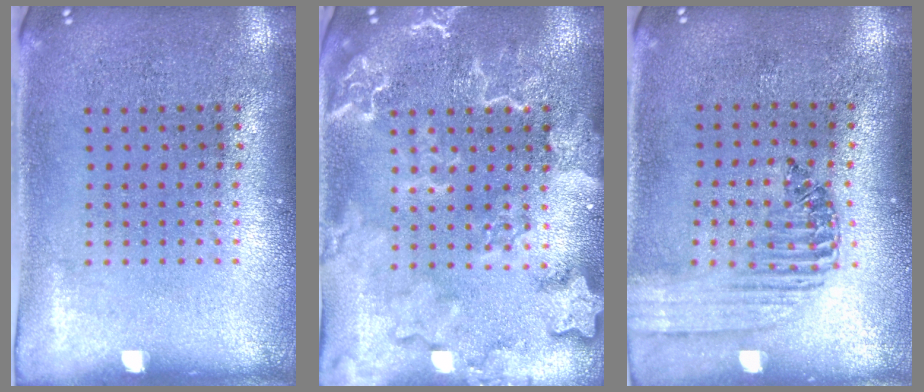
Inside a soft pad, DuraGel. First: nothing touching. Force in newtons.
{"total": 4.4, "press": 4.4, "slide": 0.5}
{"total": 1.4, "press": 1.4, "slide": 0.4}